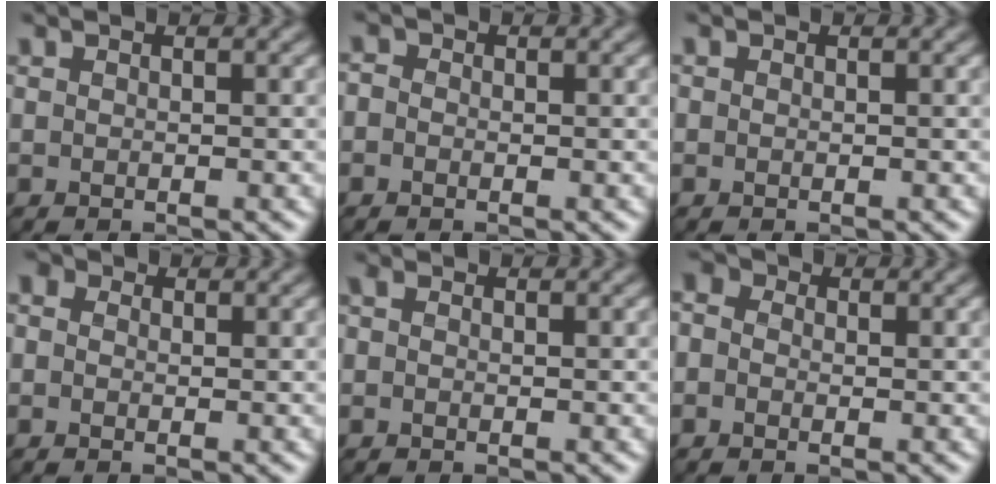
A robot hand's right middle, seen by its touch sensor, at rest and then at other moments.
{"total": 1.0, "force": [-0.2, 0.8, 0.4], "torque": [-0.011, -0.001, -0.013]}
{"total": 0.0}
{"total": 3.0, "force": [0.9, 2.4, 1.6], "torque": [-0.017, 0.015, -0.022]}
{"total": 0.7, "force": [-0.1, 0.5, 0.4], "torque": [-0.009, -0.003, -0.005]}
{"total": 3.0, "force": [0.3, 2.5, 1.6], "torque": [-0.024, 0.012, -0.027]}